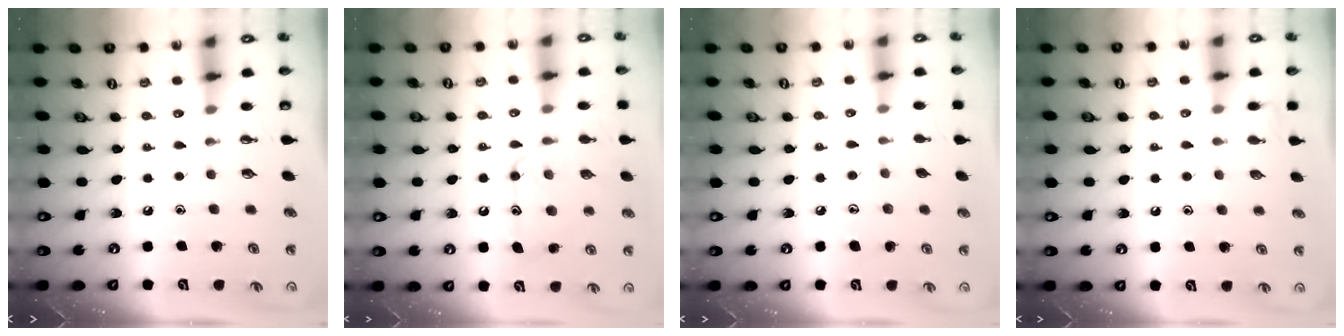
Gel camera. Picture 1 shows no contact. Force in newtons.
{"total": 16.3, "press": 16.3, "slide": 1.3}
{"total": 7.0, "press": 7.0, "slide": 0.6}
{"total": 6.3, "press": 6.2, "slide": 0.8}